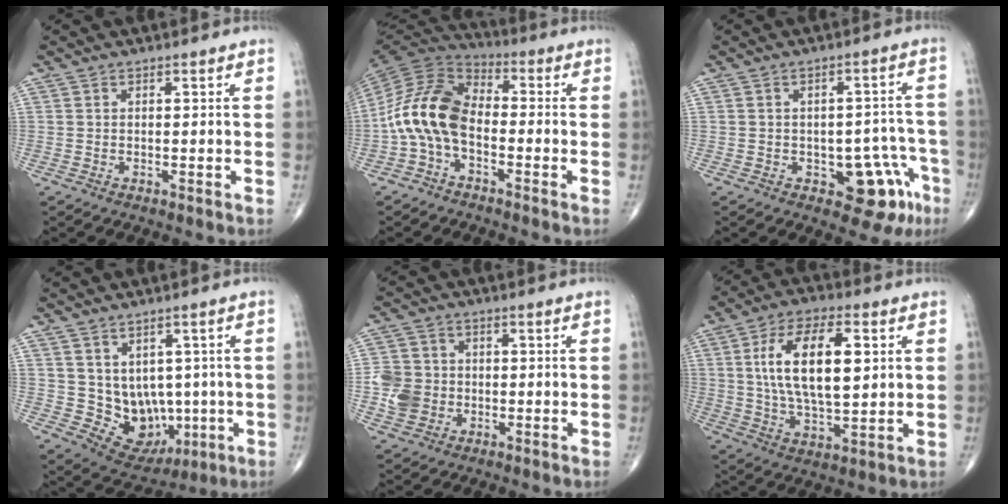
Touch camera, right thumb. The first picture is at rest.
{"total": 12.8, "force": [-2.6, 7.8, 9.8], "torque": [-0.191, 0.045, -0.065]}
{"total": 9.8, "force": [-4.5, 5.5, 6.8], "torque": [-0.039, 0.033, -0.049]}
{"total": 10.4, "force": [-0.6, 8.4, 6.1], "torque": [-0.040, 0.000, 0.018]}
{"total": 6.9, "force": [-1.3, 6.1, 2.9], "torque": [-0.039, 0.010, -0.026]}
{"total": 16.4, "force": [3.4, 7.4, 14.2], "torque": [-0.245, -0.005, 0.063]}